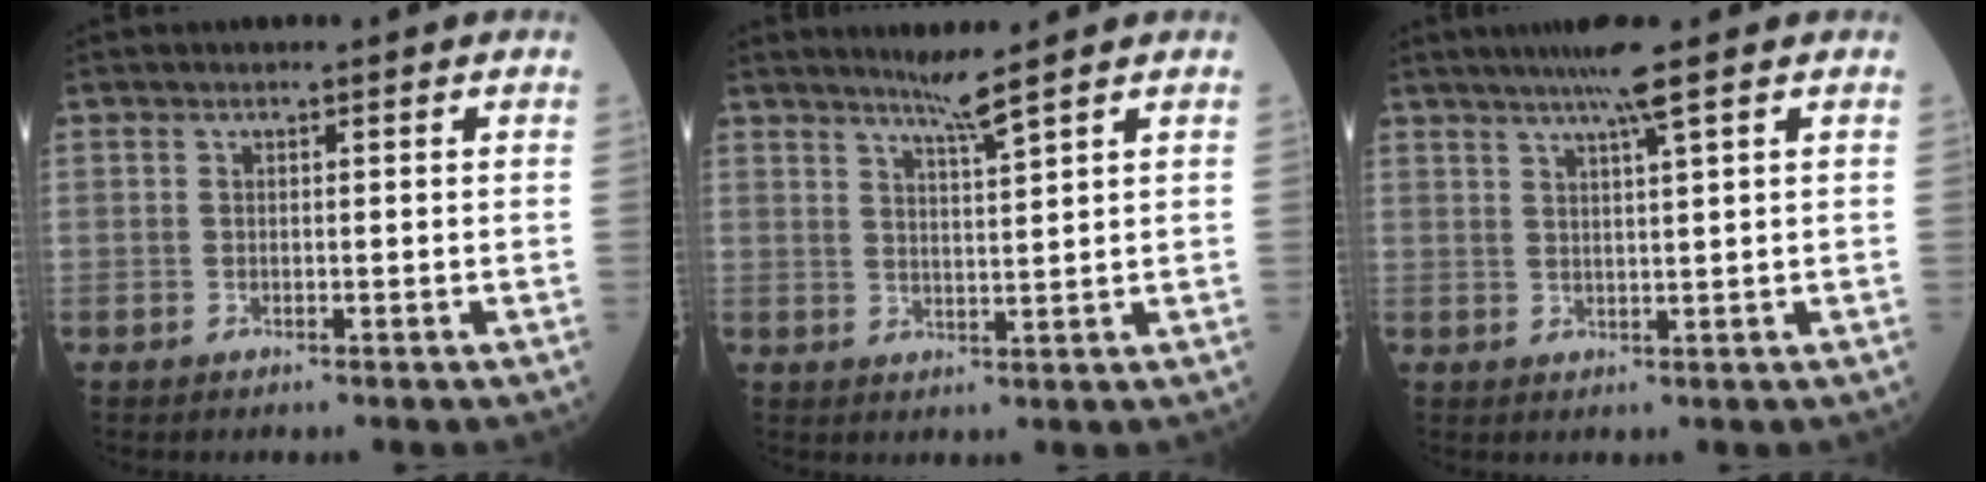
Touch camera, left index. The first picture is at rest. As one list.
[{"total": 3.8, "force": [3.1, -1.3, 1.8], "torque": [-0.035, -0.011, 0.063]}, {"total": 5.2, "force": [3.6, -1.2, 3.5], "torque": [-0.061, 0.008, 0.064]}]